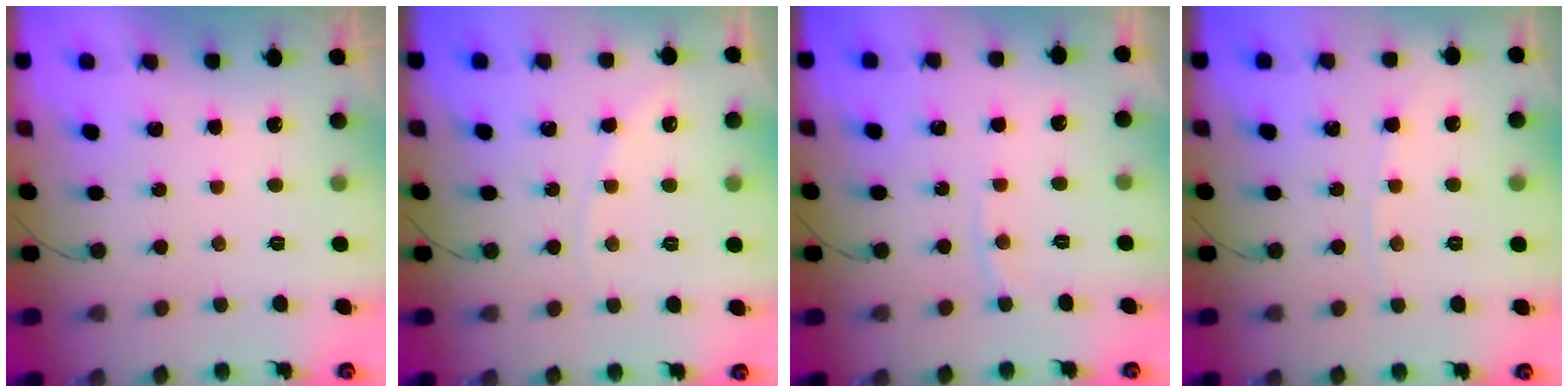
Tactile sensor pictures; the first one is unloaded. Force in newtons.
{"total": 2.6, "press": 2.6, "slide": 0.4}
{"total": 3.3, "press": 3.3, "slide": 0.1}
{"total": 2.6, "press": 2.6, "slide": 0.2}